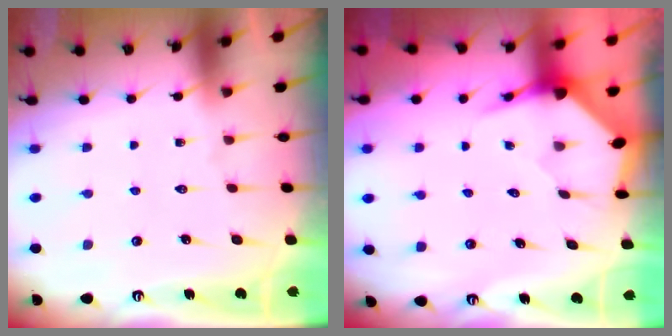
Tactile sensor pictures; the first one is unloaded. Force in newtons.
{"total": 3.5, "press": 3.4, "slide": 0.4}